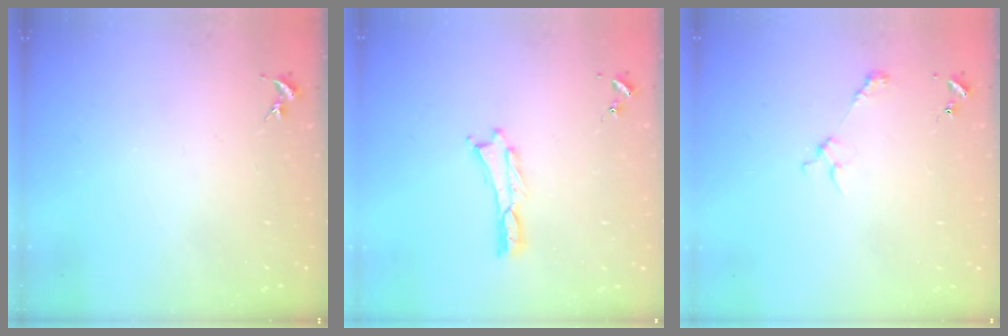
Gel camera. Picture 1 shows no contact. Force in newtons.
{"total": 0.0}
{"total": 3.7, "press": 3.7, "slide": 0.4}